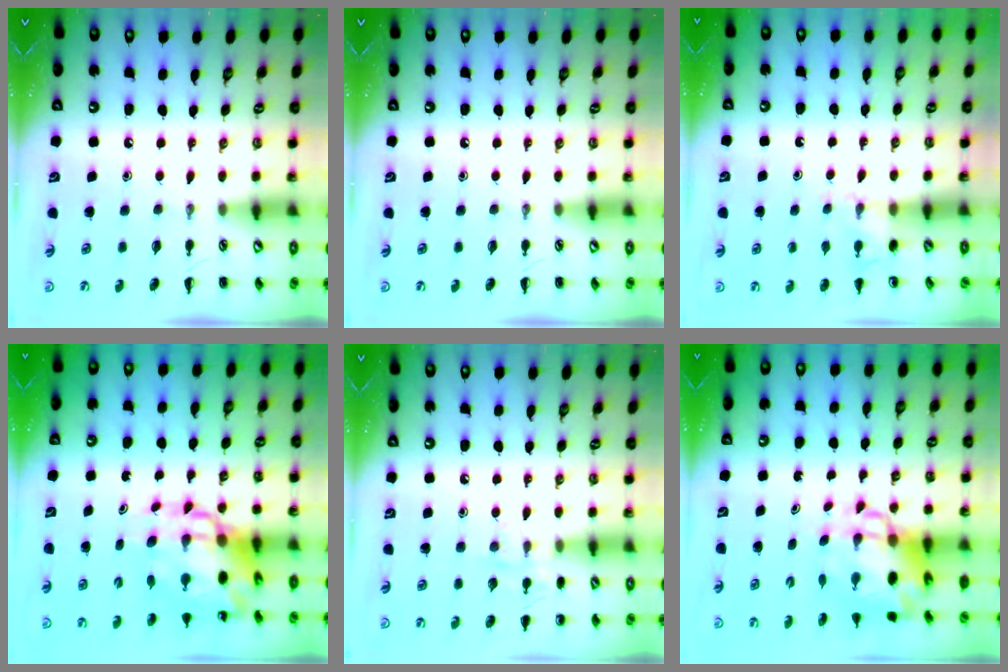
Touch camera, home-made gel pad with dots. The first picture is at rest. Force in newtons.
{"total": 0.0}
{"total": 6.3, "press": 6.1, "slide": 1.5}
{"total": 11.4, "press": 10.9, "slide": 3.2}
{"total": 6.6, "press": 6.5, "slide": 1.3}
{"total": 7.7, "press": 7.4, "slide": 2.0}